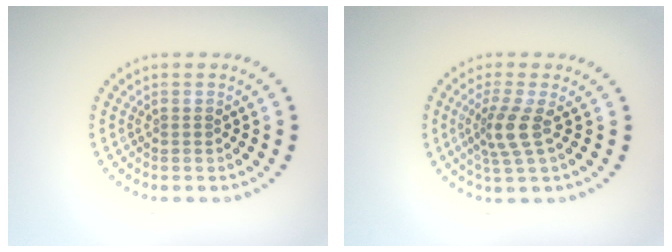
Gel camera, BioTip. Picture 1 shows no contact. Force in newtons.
{"total": 3.0, "press": 2.1, "slide": 2.1}